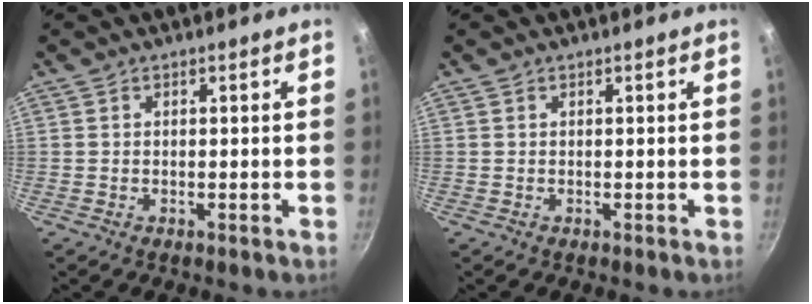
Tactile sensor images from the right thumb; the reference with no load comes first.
{"total": 0.0}